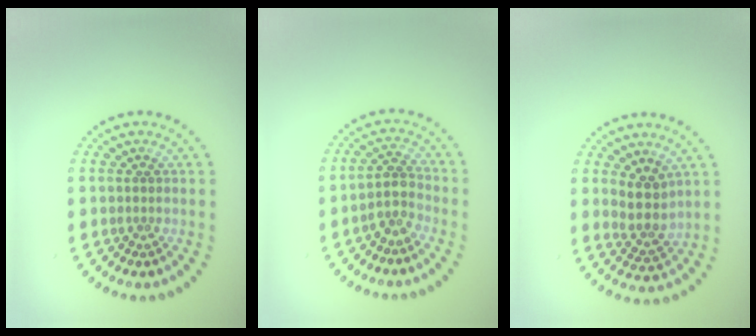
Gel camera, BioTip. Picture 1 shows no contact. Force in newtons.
{"total": 2.3, "press": 1.9, "slide": 1.2}
{"total": 3.0, "press": 2.6, "slide": 1.5}